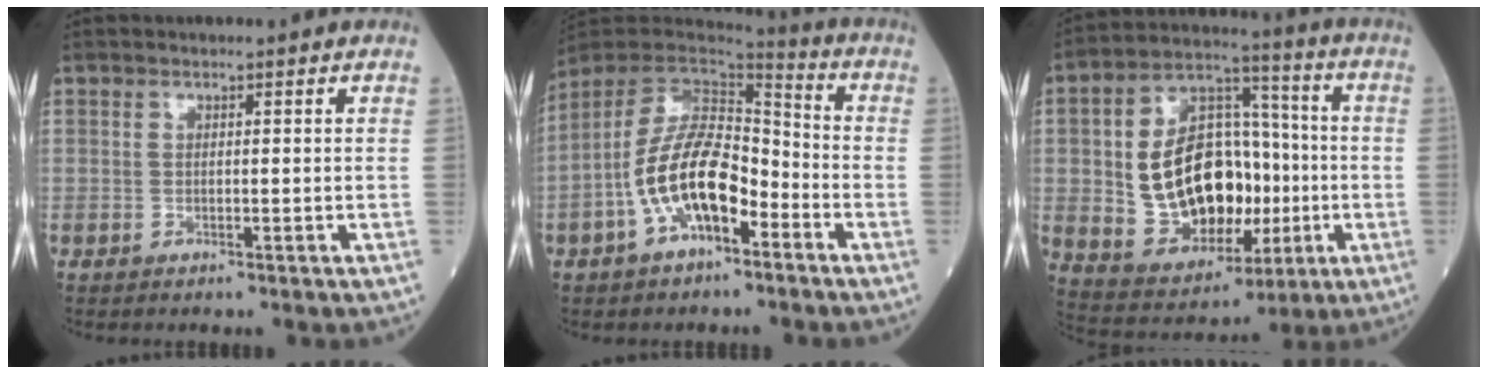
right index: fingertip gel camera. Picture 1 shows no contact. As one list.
[{"total": 14.1, "force": [-5.2, 6.0, 11.7], "torque": [-0.235, 0.019, -0.092]}, {"total": 19.9, "force": [-1.4, 11.7, 16.0], "torque": [-0.285, 0.030, -0.007]}]